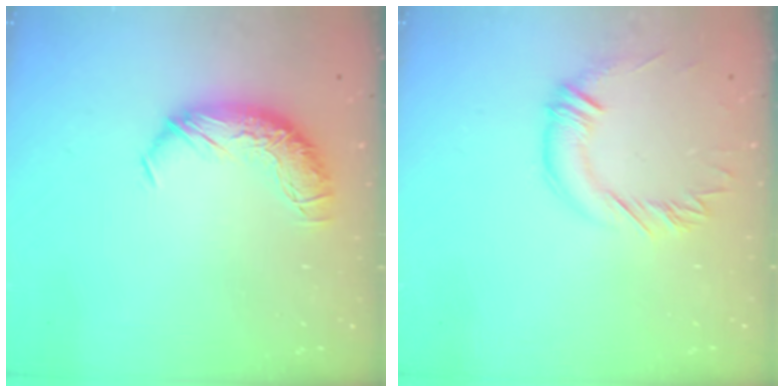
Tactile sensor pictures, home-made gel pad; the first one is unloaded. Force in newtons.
{"total": 0.9, "press": 0.8, "slide": 0.4}